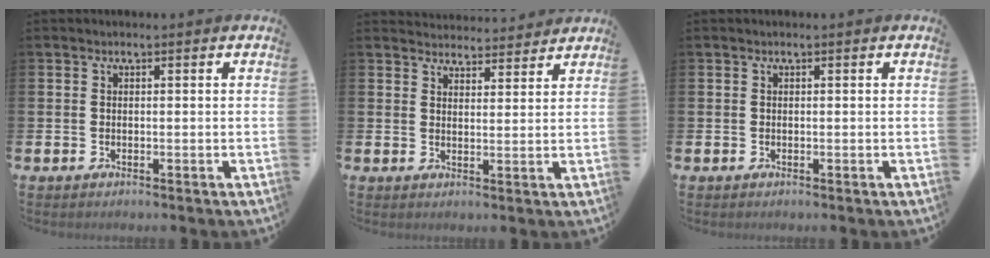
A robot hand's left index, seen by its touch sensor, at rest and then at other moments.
{"total": 3.8, "force": [3.7, 0.7, -0.2], "torque": [0.000, -0.025, 0.067]}
{"total": 0.0}